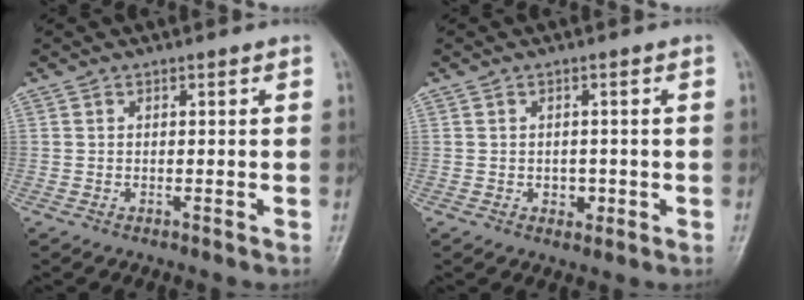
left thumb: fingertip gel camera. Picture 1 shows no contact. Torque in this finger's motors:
{"motor_torque": [-0.10, 0.11, 0.21, 0.04, 0.00]}